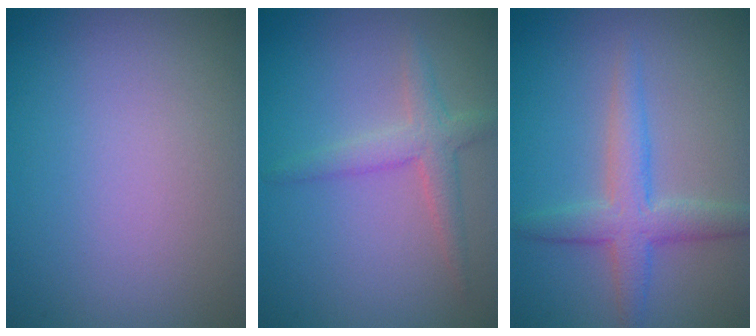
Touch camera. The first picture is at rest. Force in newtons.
{"total": 2.5, "press": 2.5, "slide": 0.2}
{"total": 3.7, "press": 3.7, "slide": 0.1}